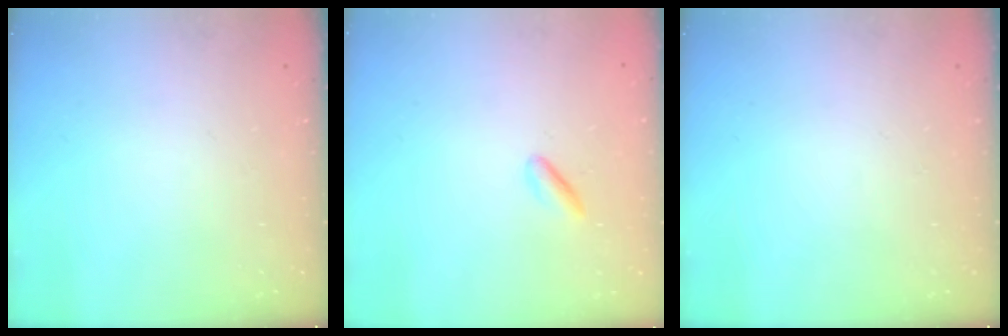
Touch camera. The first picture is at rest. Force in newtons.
{"total": 1.4, "press": 1.2, "slide": 0.8}
{"total": 0.0}